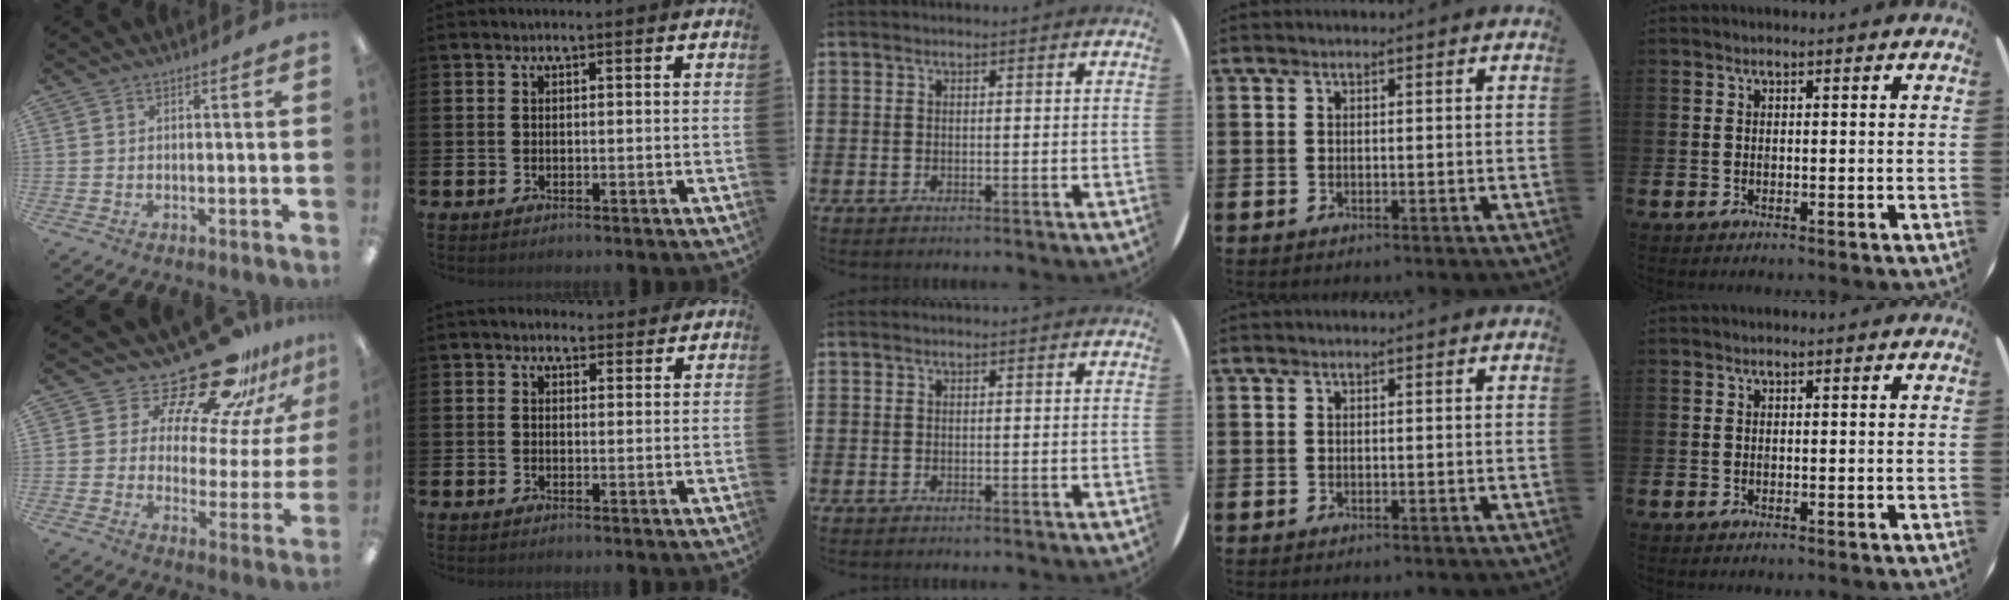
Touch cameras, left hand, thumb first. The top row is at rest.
{"thumb": {"total": 22.3, "force": [17.9, 8.2, 10.4], "torque": [-0.161, -0.130, 0.299]}, "index": {"total": 2.2, "force": [2.0, 1.1, 0.1], "torque": [0.014, -0.008, 0.030]}}